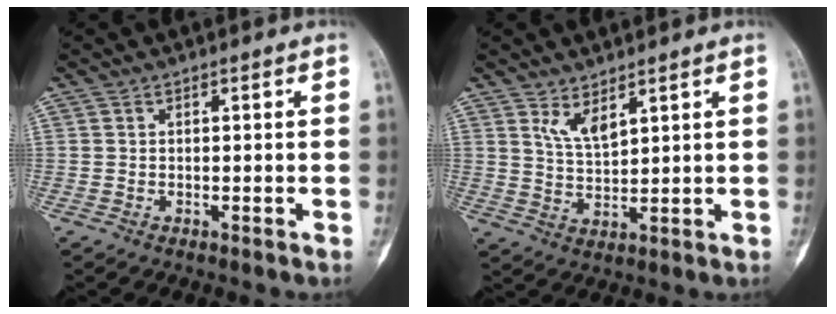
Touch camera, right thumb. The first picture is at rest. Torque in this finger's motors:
{"motor_torque": [0.48, 1.19, 0.94, 0.06, 0.03]}